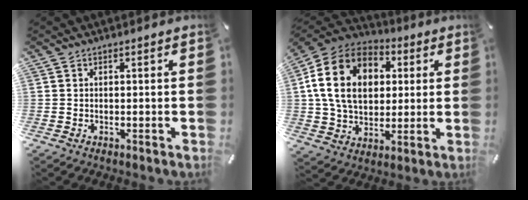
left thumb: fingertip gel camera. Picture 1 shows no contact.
{"total": 17.6, "force": [3.5, 13.3, 11.0], "torque": [-0.233, 0.009, 0.062]}